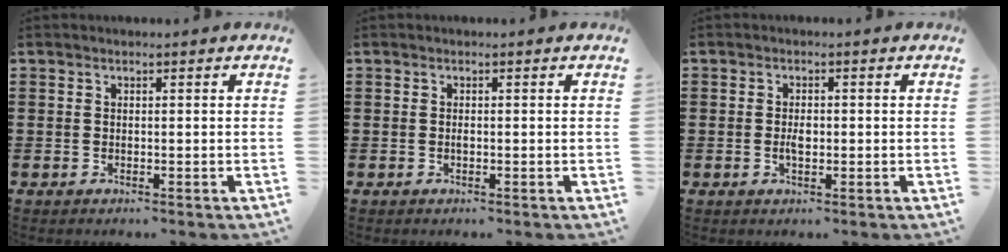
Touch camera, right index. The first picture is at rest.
{"total": 0.6, "force": [-0.1, 0.1, 0.5], "torque": [-0.012, -0.004, -0.001]}
{"total": 2.1, "force": [-0.2, 0.9, 1.9], "torque": [-0.036, 0.001, -0.003]}